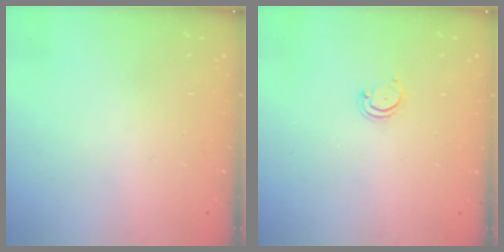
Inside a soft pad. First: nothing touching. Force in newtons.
{"total": 2.2, "press": 2.2, "slide": 0.2}